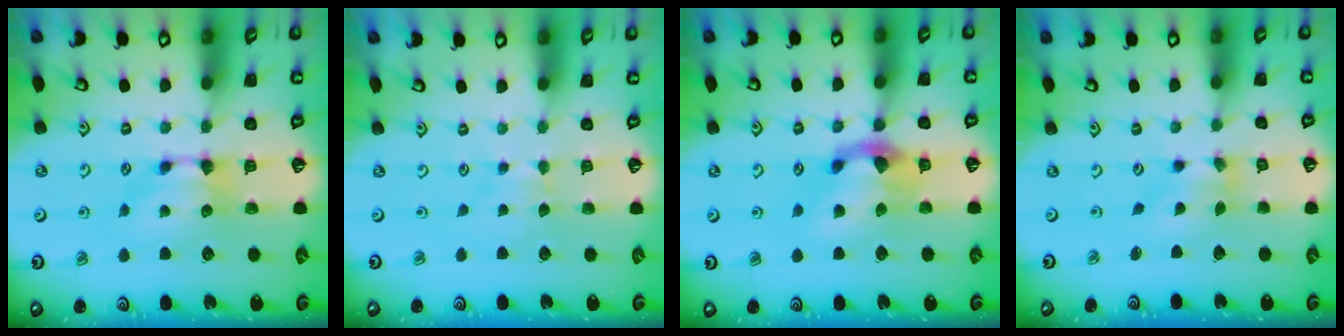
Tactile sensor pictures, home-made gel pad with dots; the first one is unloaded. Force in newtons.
{"total": 2.7, "press": 2.7, "slide": 0.4}
{"total": 4.6, "press": 4.2, "slide": 1.9}
{"total": 2.0, "press": 1.3, "slide": 1.5}